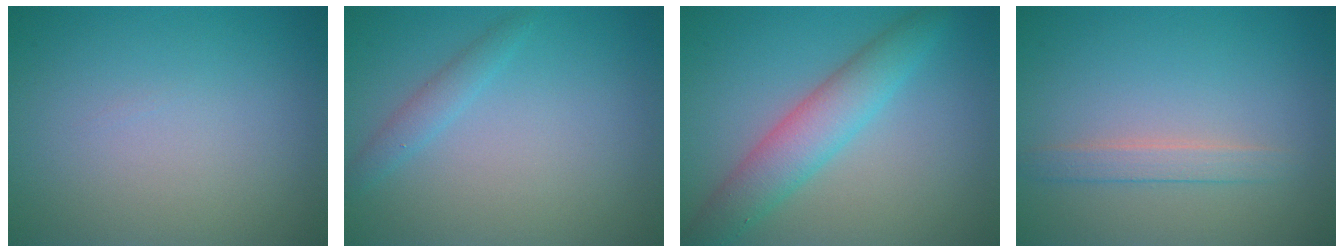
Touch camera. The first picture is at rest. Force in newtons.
{"total": 1.5, "press": 1.5, "slide": 0.1}
{"total": 4.7, "press": 4.7, "slide": 0.1}
{"total": 1.8, "press": 1.8, "slide": 0.2}